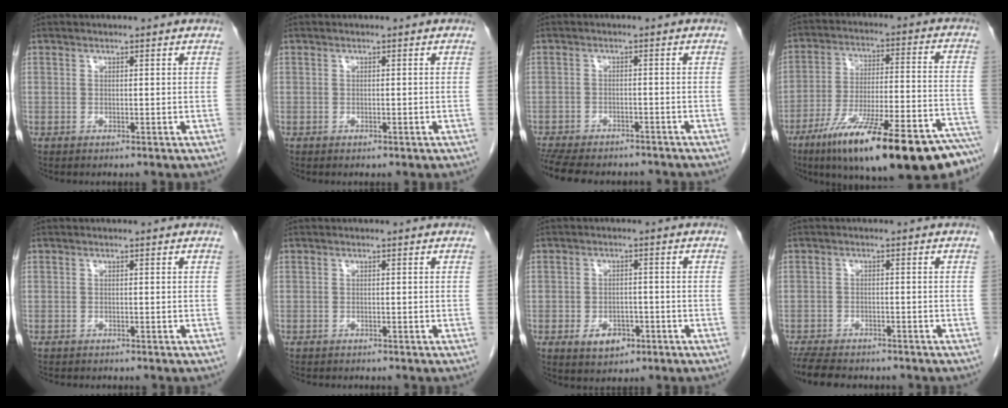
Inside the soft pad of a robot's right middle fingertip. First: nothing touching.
{"total": 0.6, "force": [-0.4, 0.2, 0.4], "torque": [-0.010, -0.003, -0.002]}
{"total": 14.8, "force": [-12.6, 4.9, 5.9], "torque": [-0.148, -0.015, -0.169]}
{"total": 27.8, "force": [-19.9, 3.1, 19.2], "torque": [-0.228, -0.005, -0.302]}
{"total": 3.1, "force": [-2.8, 0.9, 1.2], "torque": [-0.023, -0.008, -0.034]}
{"total": 3.6, "force": [-3.2, 1.1, 1.4], "torque": [-0.025, -0.008, -0.040]}
{"total": 4.2, "force": [-2.1, 2.6, 2.5], "torque": [-0.039, 0.001, -0.024]}
{"total": 9.7, "force": [-8.2, 3.1, 4.0], "torque": [-0.081, -0.011, -0.123]}